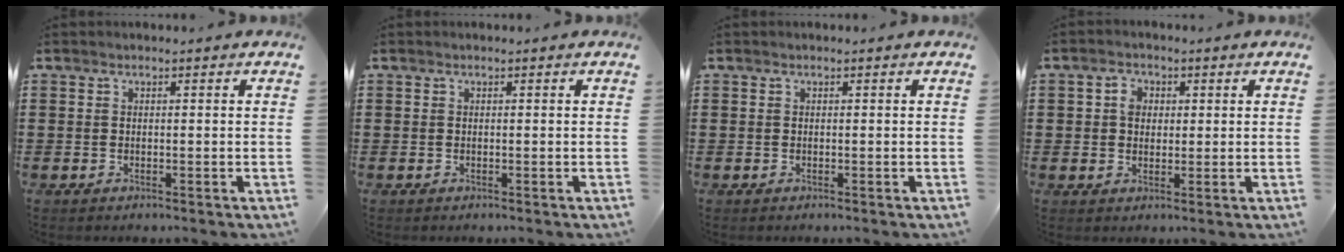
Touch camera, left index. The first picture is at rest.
{"total": 0.0}
{"total": 0.0}
{"total": 2.8, "force": [0.7, 2.3, 1.6], "torque": [-0.030, 0.009, 0.008]}